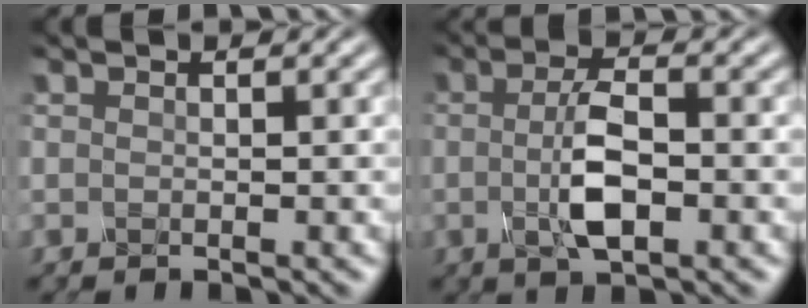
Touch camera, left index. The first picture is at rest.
{"total": 3.7, "force": [-0.5, 1.1, 3.5], "torque": [-0.075, 0.004, -0.013]}